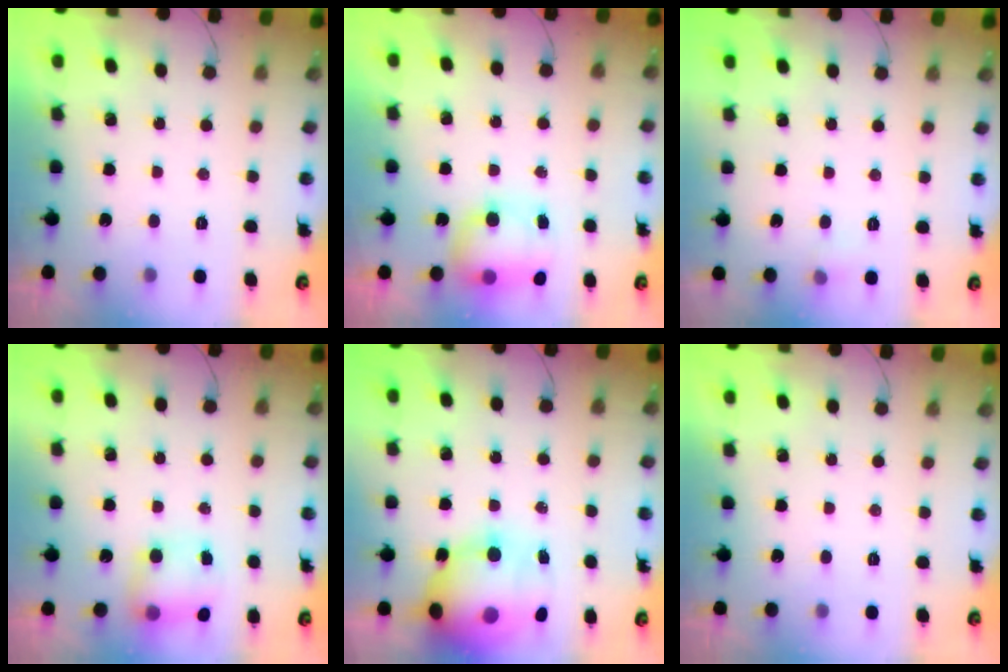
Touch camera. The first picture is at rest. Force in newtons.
{"total": 7.7, "press": 7.6, "slide": 1.4}
{"total": 3.4, "press": 3.2, "slide": 1.1}
{"total": 8.4, "press": 8.4, "slide": 1.1}
{"total": 18.4, "press": 17.9, "slide": 4.2}
{"total": 0.0}